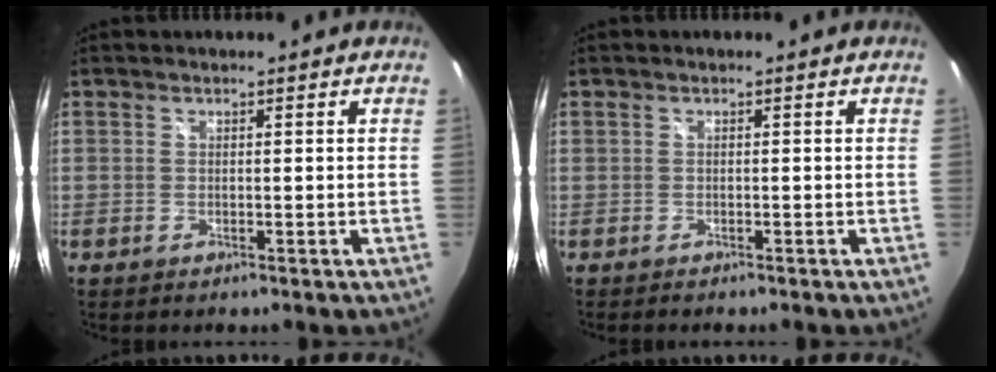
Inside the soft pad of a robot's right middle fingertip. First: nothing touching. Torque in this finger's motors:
{"motor_torque": [-0.61, 0.14, 0.03, -0.01]}